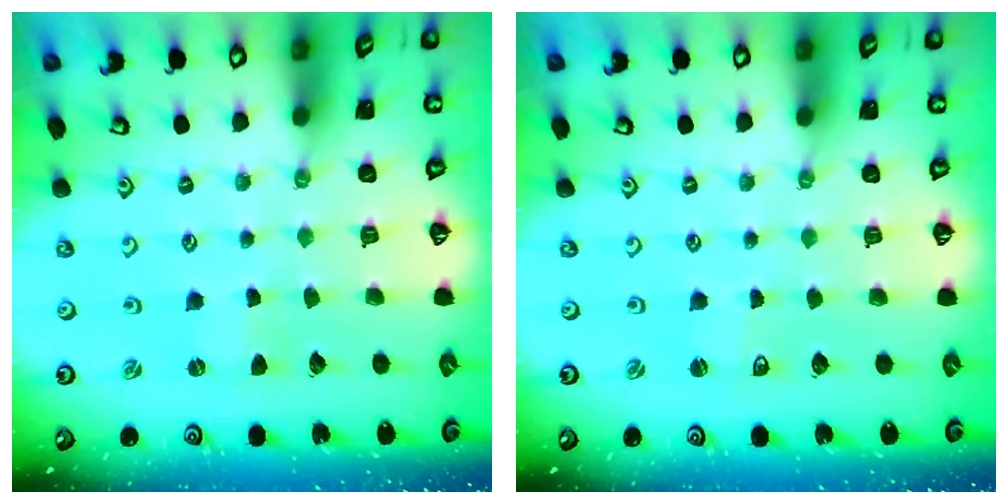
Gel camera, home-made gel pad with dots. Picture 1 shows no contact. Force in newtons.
{"total": 1.2, "press": 1.2, "slide": 0.0}